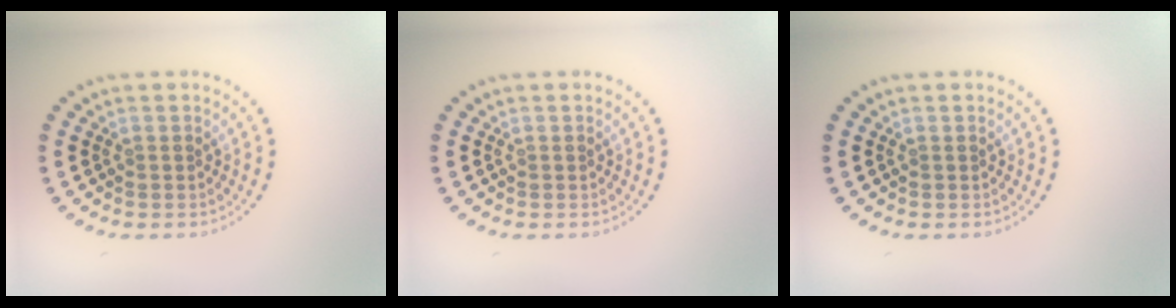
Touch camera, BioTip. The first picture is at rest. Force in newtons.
{"total": 0.0}
{"total": 0.0}